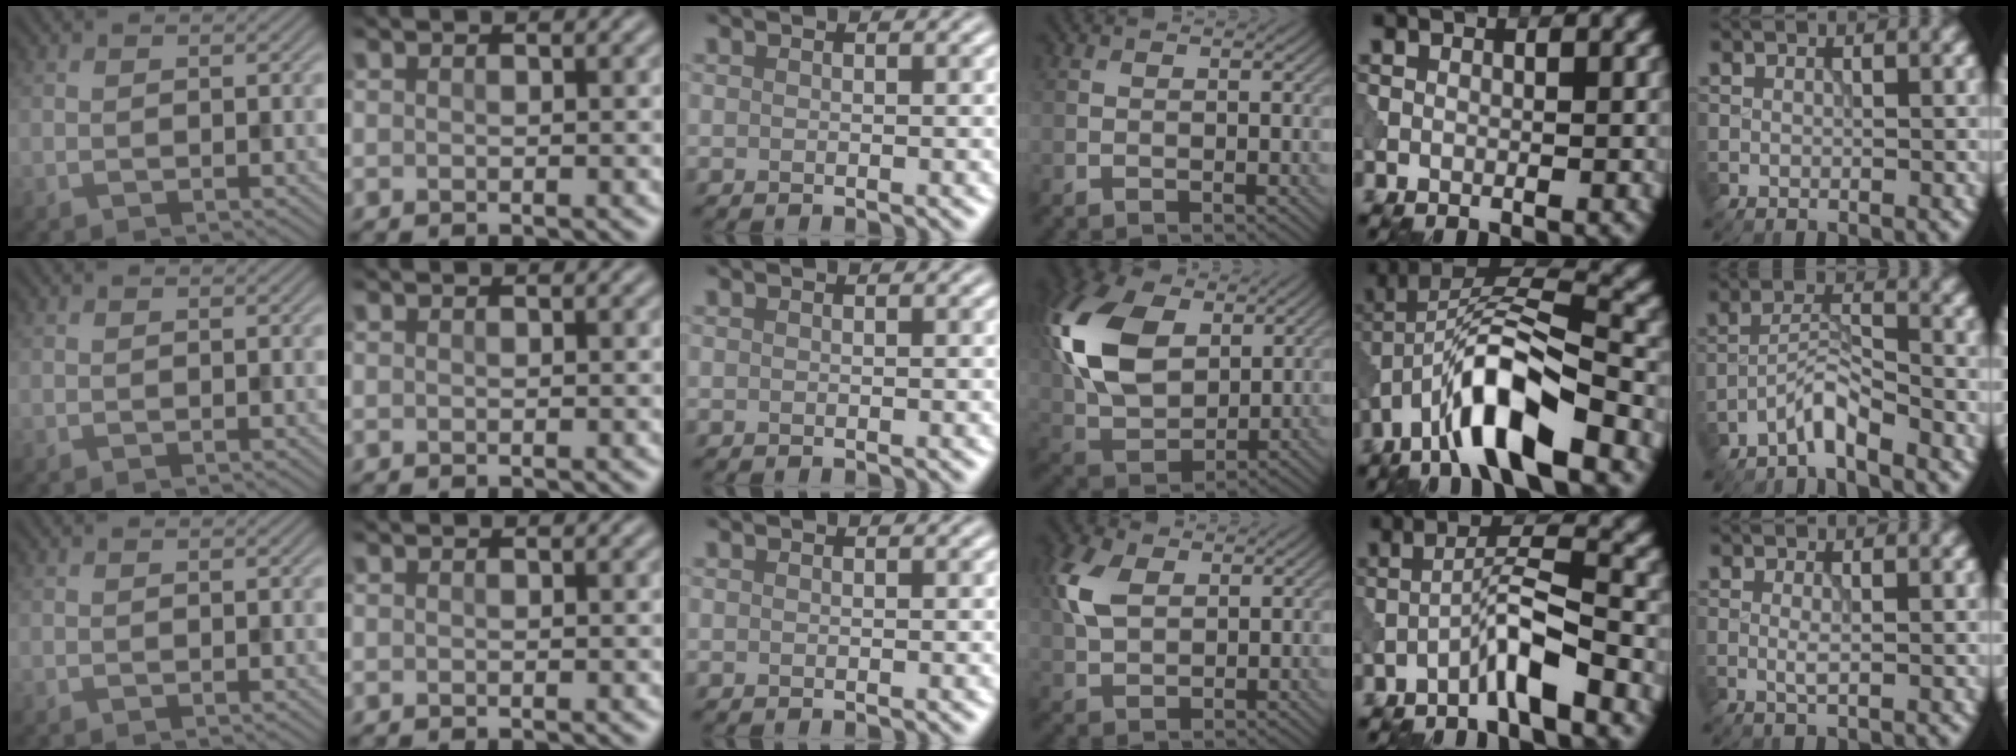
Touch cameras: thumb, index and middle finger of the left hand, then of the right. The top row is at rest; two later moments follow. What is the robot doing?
{"motion": "wipe", "object": "makeup brush"}